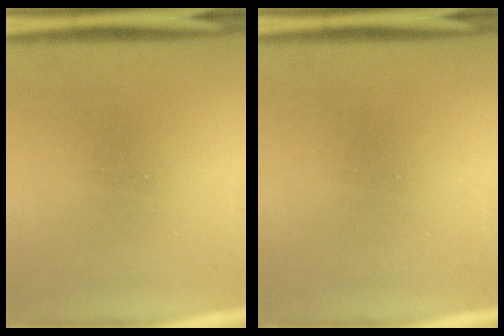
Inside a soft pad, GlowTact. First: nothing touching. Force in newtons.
{"total": 0.0}